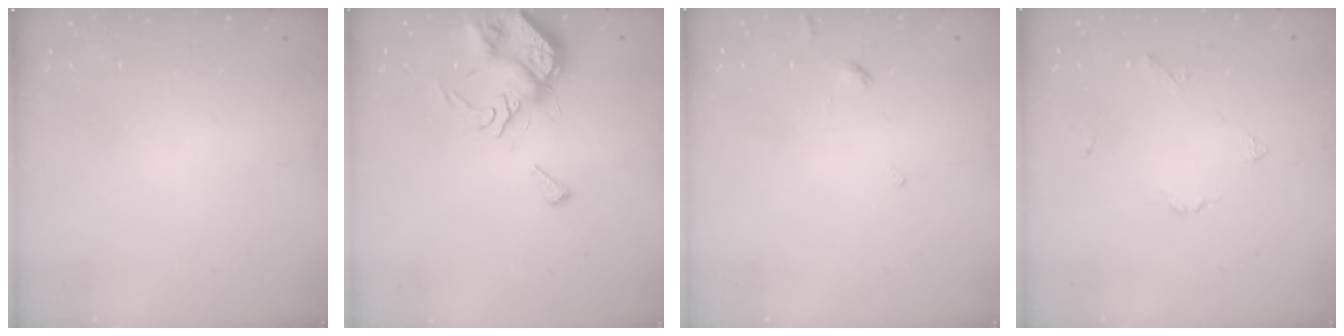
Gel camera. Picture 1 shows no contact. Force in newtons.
{"total": 8.3, "press": 8.3, "slide": 0.4}
{"total": 1.8, "press": 1.7, "slide": 0.5}
{"total": 2.7, "press": 2.7, "slide": 0.5}